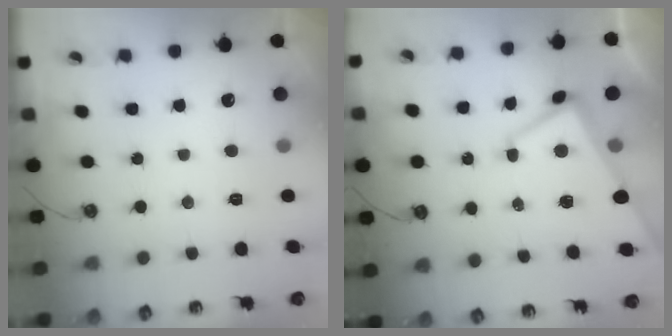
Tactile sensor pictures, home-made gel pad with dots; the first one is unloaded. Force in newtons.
{"total": 1.2, "press": 1.0, "slide": 0.7}